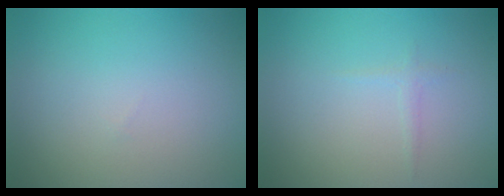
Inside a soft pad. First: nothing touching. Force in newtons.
{"total": 0.6, "press": 0.6, "slide": 0.0}